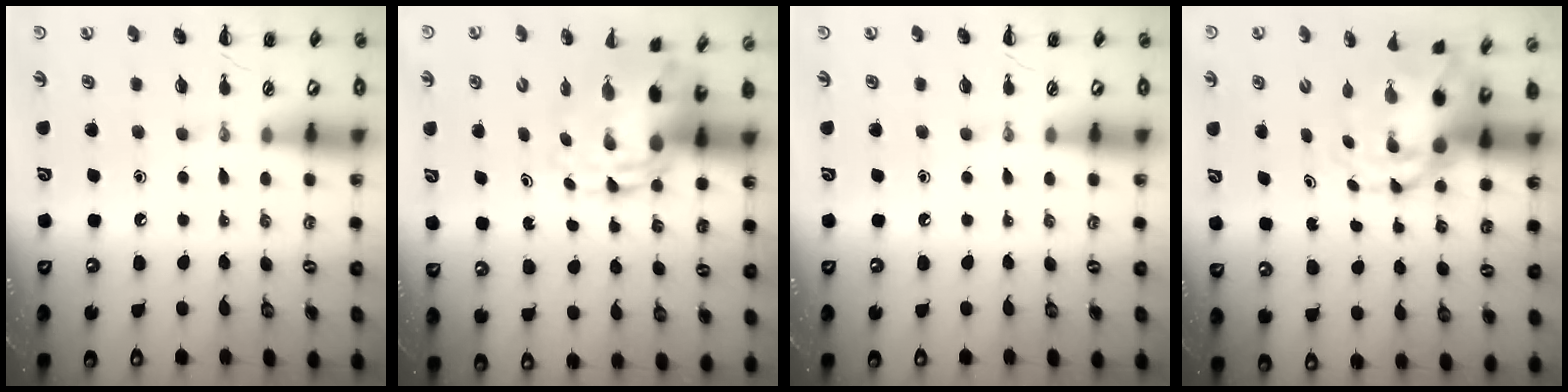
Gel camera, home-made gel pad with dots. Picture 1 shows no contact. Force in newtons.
{"total": 7.0, "press": 6.8, "slide": 1.6}
{"total": 0.0}
{"total": 6.0, "press": 5.8, "slide": 1.6}